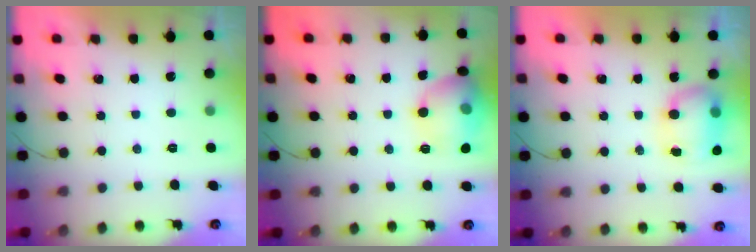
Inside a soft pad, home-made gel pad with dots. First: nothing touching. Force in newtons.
{"total": 14.2, "press": 13.8, "slide": 3.3}
{"total": 9.4, "press": 8.7, "slide": 3.6}